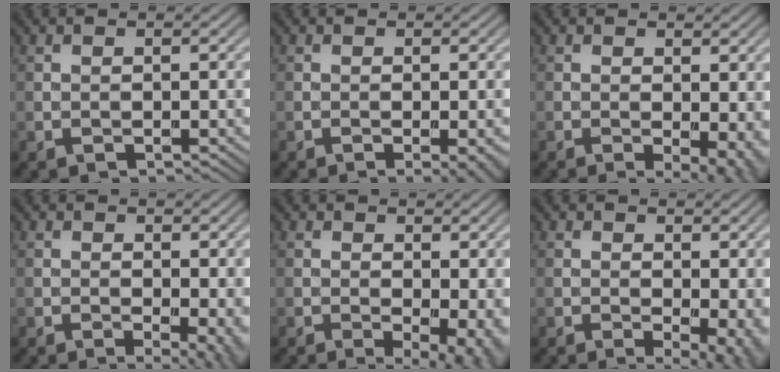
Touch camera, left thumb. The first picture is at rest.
{"total": 3.1, "force": [-1.2, 0.5, 2.8], "torque": [-0.035, 0.002, -0.018]}
{"total": 5.0, "force": [-1.1, 1.6, 4.6], "torque": [-0.066, -0.010, -0.010]}
{"total": 4.7, "force": [-0.5, 1.4, 4.4], "torque": [-0.055, -0.006, -0.004]}
{"total": 6.9, "force": [-0.9, 3.0, 6.2], "torque": [-0.078, -0.008, -0.004]}
{"total": 6.1, "force": [-0.5, 2.6, 5.5], "torque": [-0.068, -0.007, 0.000]}